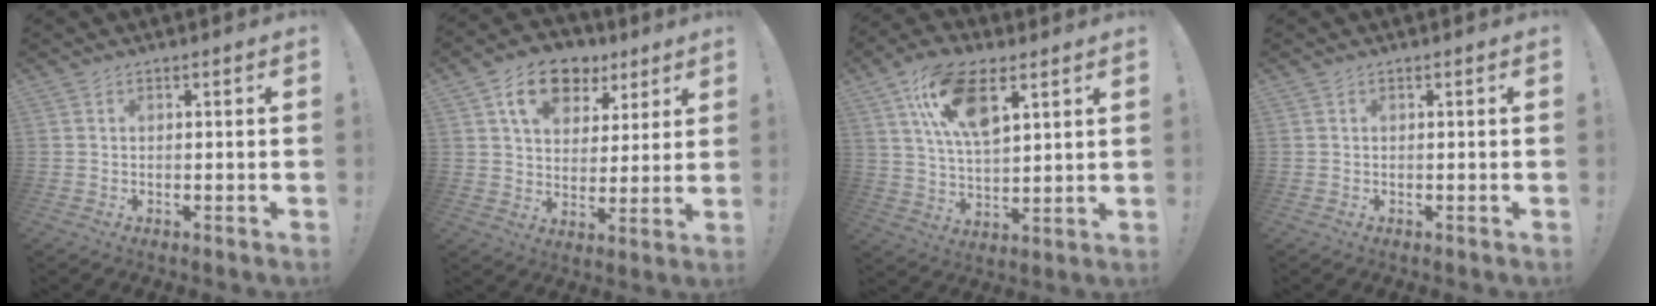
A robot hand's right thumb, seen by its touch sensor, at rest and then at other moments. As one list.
[{"total": 13.1, "force": [7.1, 8.9, 6.5], "torque": [-0.102, -0.024, 0.132]}, {"total": 15.1, "force": [7.5, 7.0, 11.0], "torque": [-0.203, -0.010, 0.137]}, {"total": 0.0}]